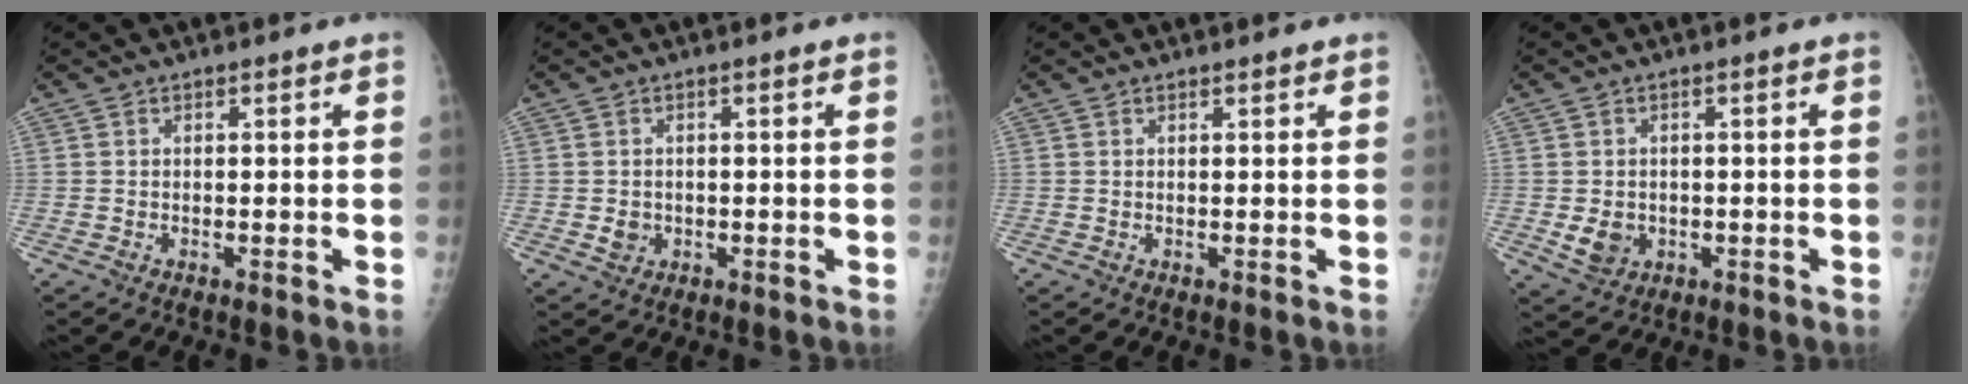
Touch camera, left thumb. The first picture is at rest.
{"total": 2.1, "force": [-0.4, 1.9, 0.9], "torque": [-0.006, 0.003, -0.001]}
{"total": 0.6, "force": [0.5, 0.1, 0.3], "torque": [-0.006, -0.002, 0.008]}
{"total": 4.2, "force": [-0.7, 3.5, 2.2], "torque": [-0.025, 0.002, -0.002]}